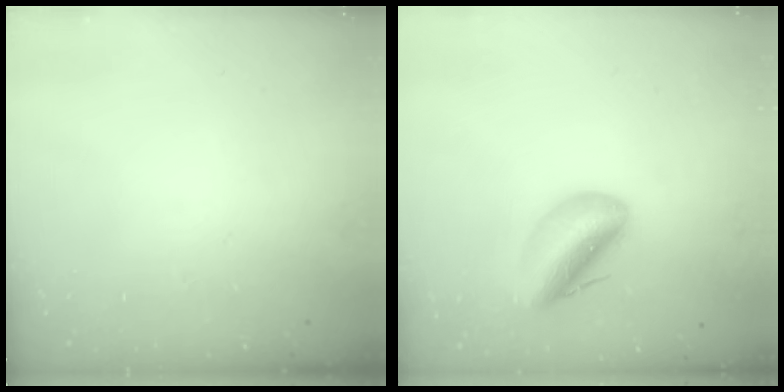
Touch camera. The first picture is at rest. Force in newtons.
{"total": 10.1, "press": 9.7, "slide": 2.8}